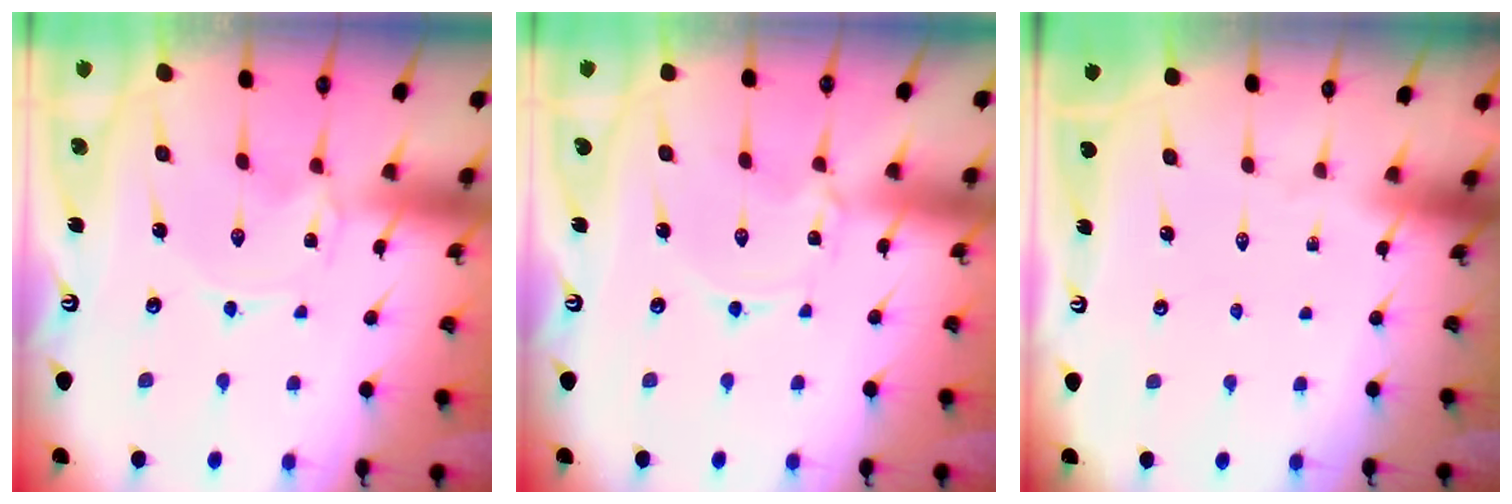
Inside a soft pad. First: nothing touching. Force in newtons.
{"total": 1.3, "press": 1.3, "slide": 0.1}
{"total": 0.0}